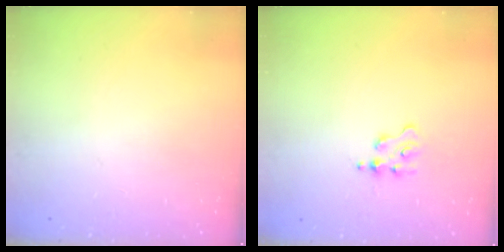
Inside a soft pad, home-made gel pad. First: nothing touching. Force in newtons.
{"total": 1.8, "press": 1.8, "slide": 0.3}